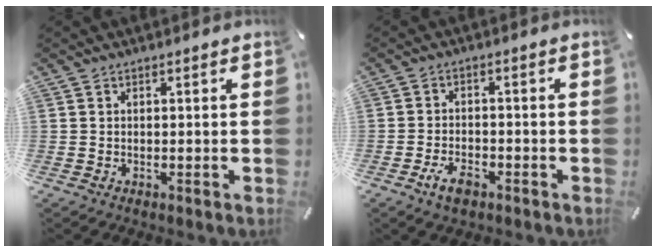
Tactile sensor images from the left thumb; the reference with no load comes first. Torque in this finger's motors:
{"motor_torque": [-0.04, 0.09, 0.20, 0.28, 0.04]}